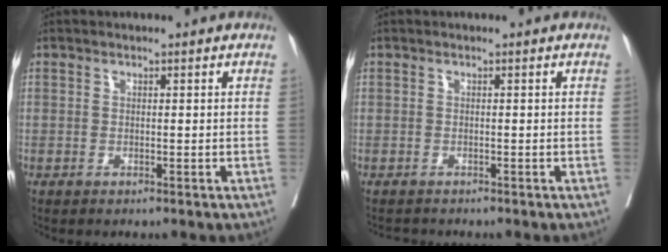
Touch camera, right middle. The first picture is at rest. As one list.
[{"total": 1.1, "force": [-1.0, 0.3, -0.2], "torque": [-0.006, -0.007, -0.017]}]